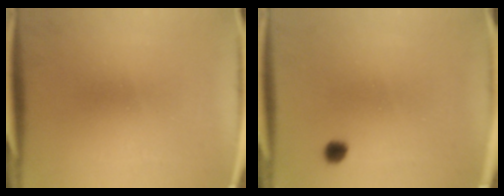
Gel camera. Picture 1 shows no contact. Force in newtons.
{"total": 1.9}